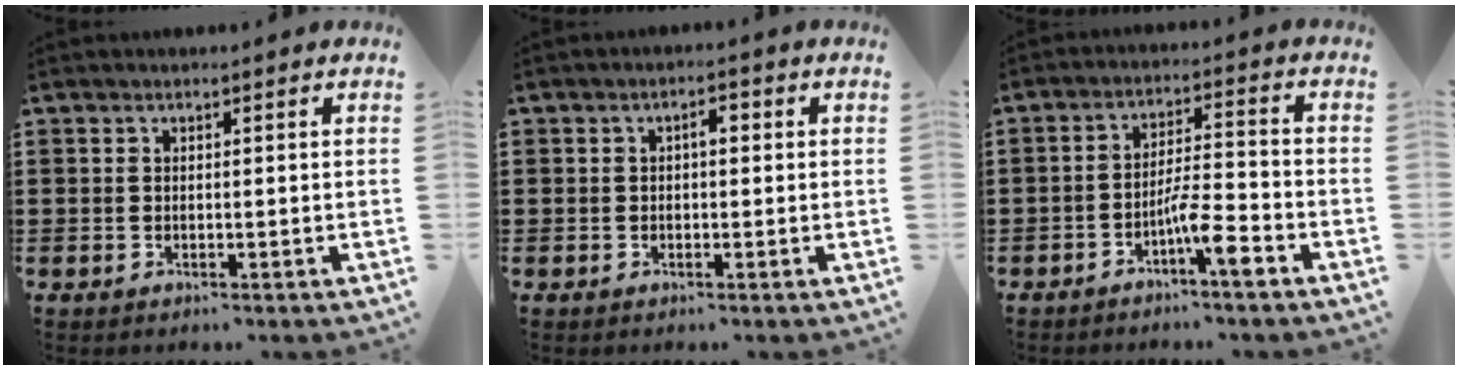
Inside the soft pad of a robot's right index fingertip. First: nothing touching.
{"total": 1.8, "force": [0.1, 0.9, 1.6], "torque": [-0.023, 0.003, -0.001]}
{"total": 6.9, "force": [-3.8, 1.0, 5.7], "torque": [-0.106, 0.002, -0.070]}